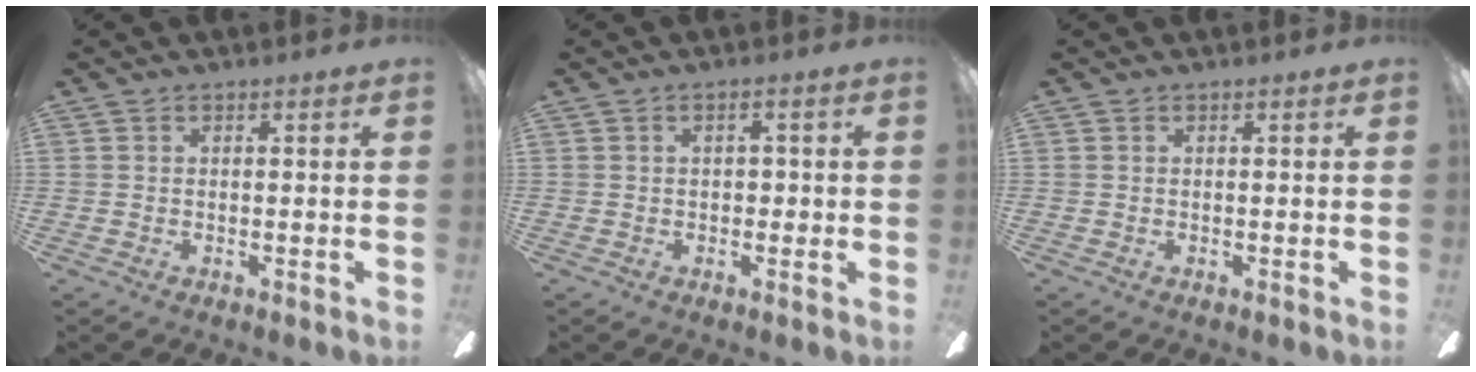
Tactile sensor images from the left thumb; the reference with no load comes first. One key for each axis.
{"total": 2.4, "fx": 0.3, "fy": 1.4, "fz": 1.9, "tx": -0.030, "ty": 0.006, "tz": 0.002}
{"total": 0.0}